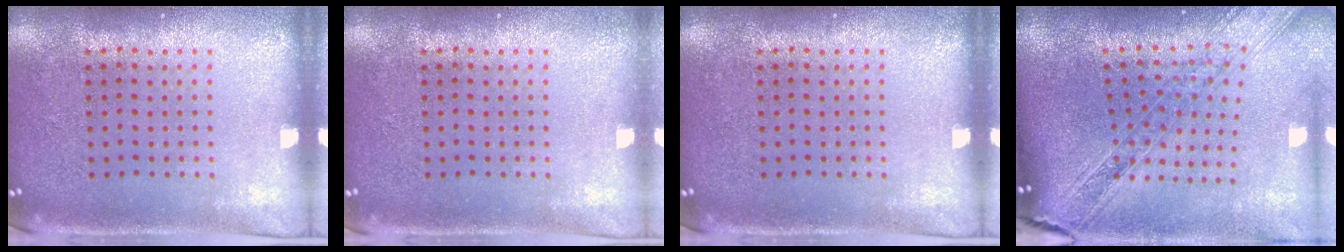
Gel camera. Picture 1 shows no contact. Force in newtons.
{"total": 0.5, "press": 0.5, "slide": 0.1}
{"total": 0.0}
{"total": 2.2, "press": 1.9, "slide": 1.1}